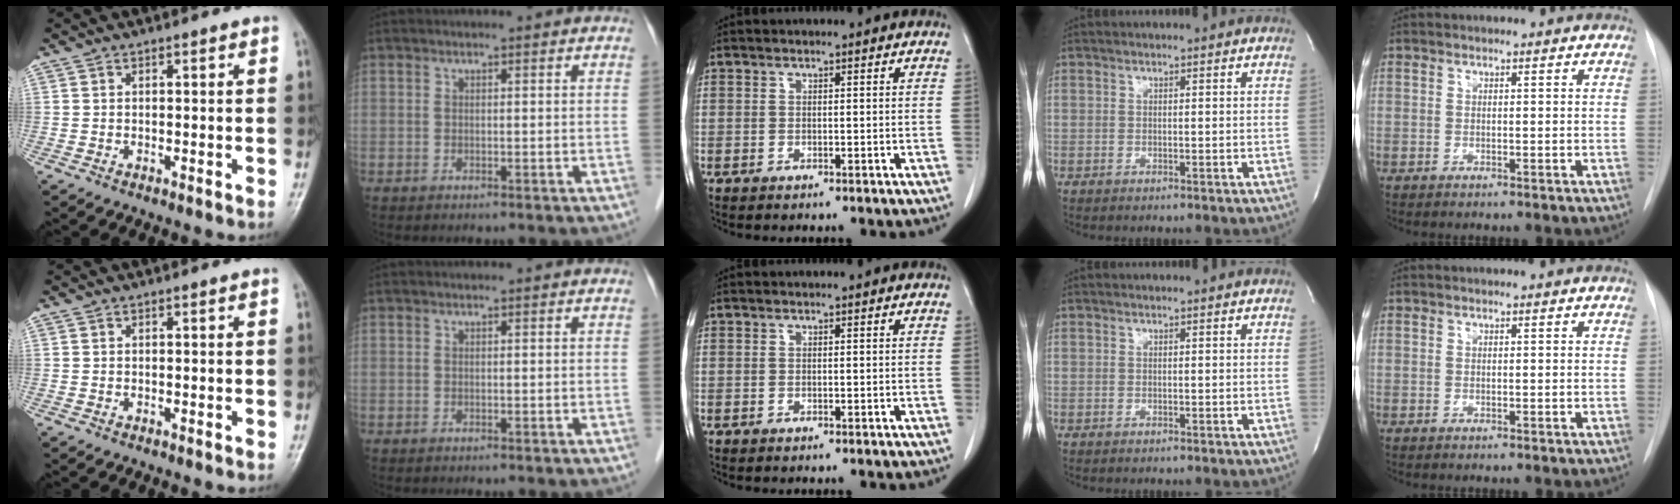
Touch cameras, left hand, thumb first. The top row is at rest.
{}